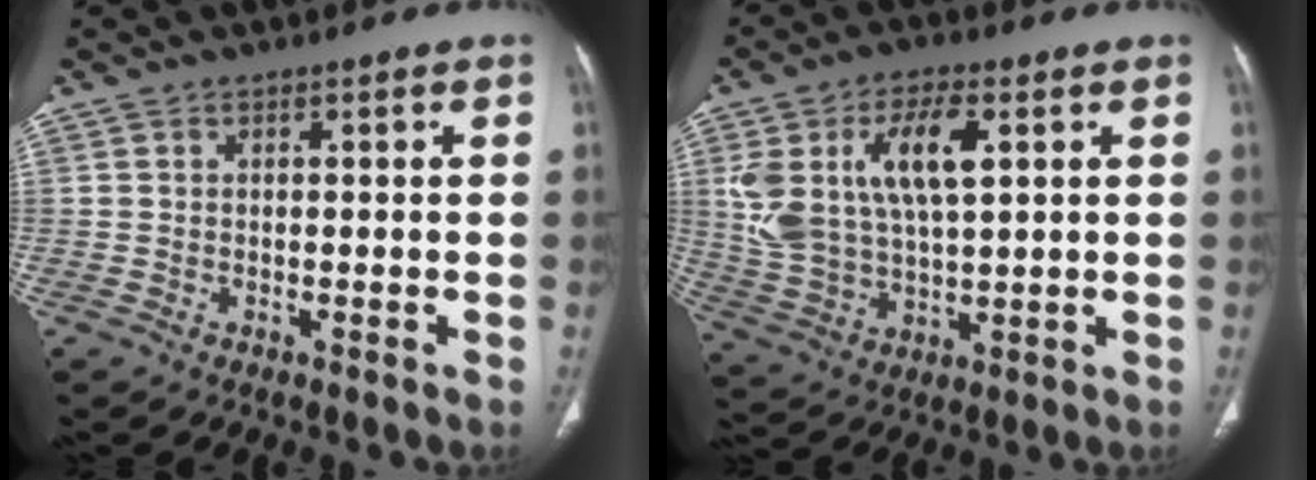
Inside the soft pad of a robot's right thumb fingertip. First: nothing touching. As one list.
[{"total": 15.2, "force": [4.5, 7.4, 12.5], "torque": [-0.242, -0.002, 0.093]}]